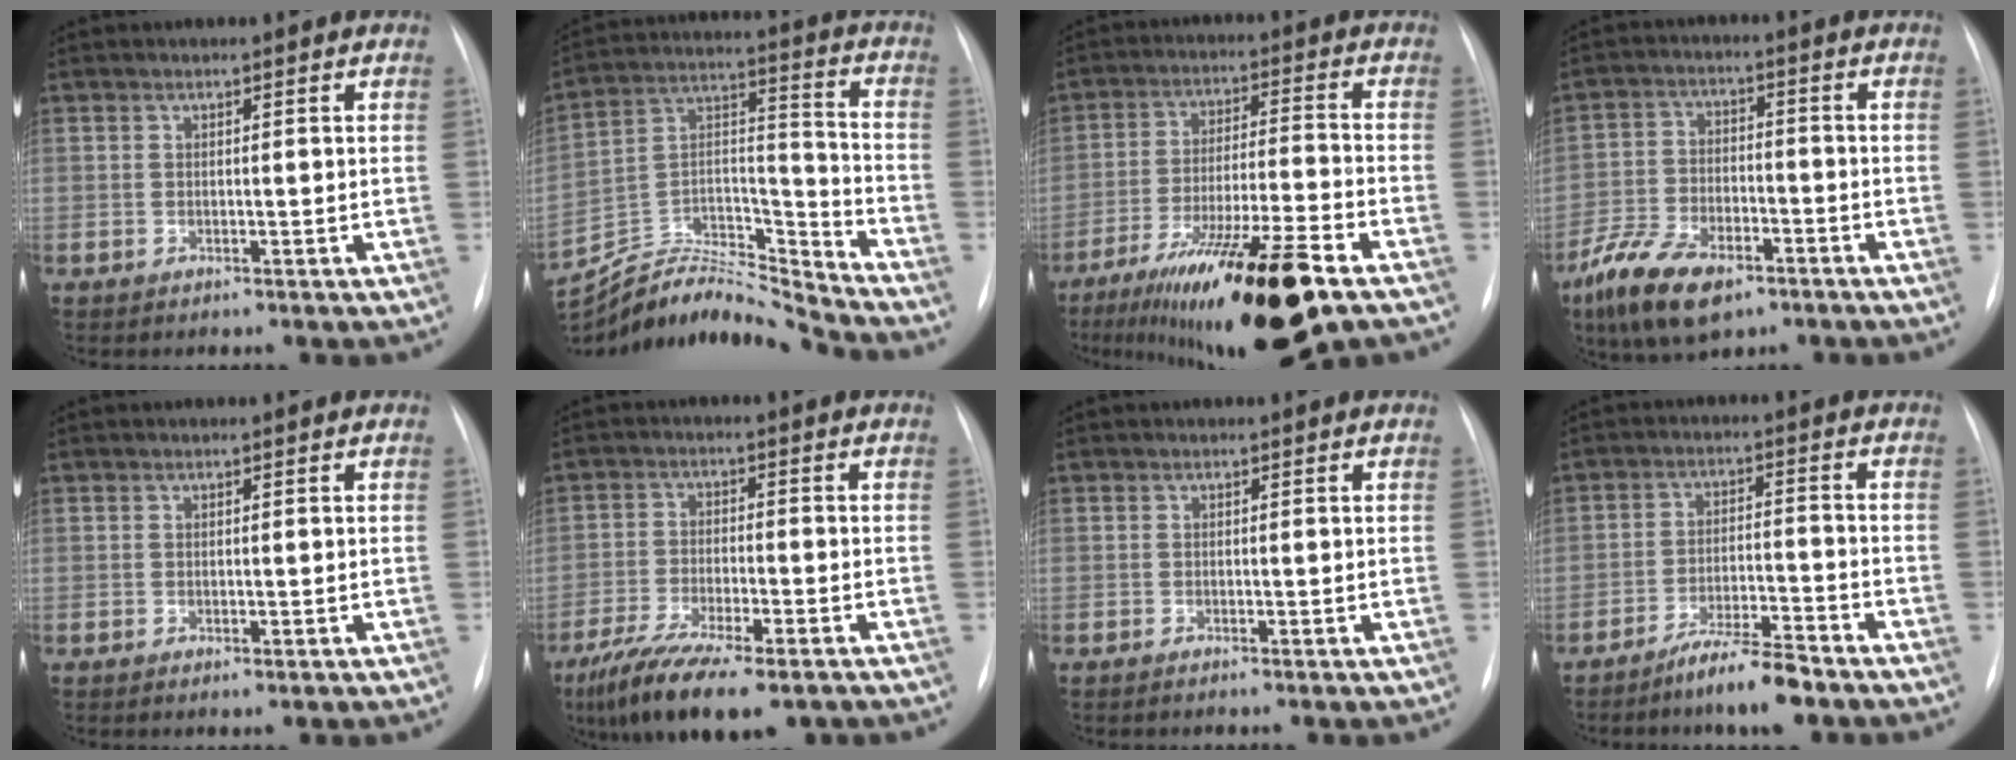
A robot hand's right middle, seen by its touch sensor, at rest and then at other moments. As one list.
[{"total": 17.6, "force": [-17.4, 0.0, 2.3], "torque": [-0.044, 0.048, -0.306]}, {"total": 19.6, "force": [-12.1, 1.6, 15.4], "torque": [-0.225, -0.029, -0.197]}, {"total": 11.1, "force": [-6.8, 4.9, 7.3], "torque": [-0.148, -0.012, -0.123]}, {"total": 0.6, "force": [0.0, 0.0, 0.6], "torque": [-0.009, -0.005, 0.002]}, {"total": 13.4, "force": [-9.5, 3.3, 8.9], "torque": [-0.154, -0.026, -0.156]}, {"total": 0.6, "force": [-0.5, -0.2, 0.3], "torque": [-0.002, -0.002, -0.006]}, {"total": 7.1, "force": [-5.6, 0.6, 4.3], "torque": [-0.077, -0.011, -0.101]}]